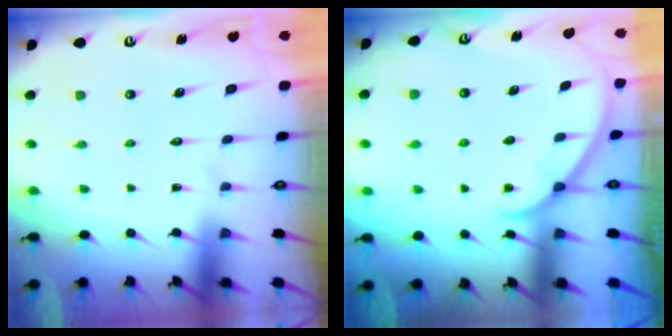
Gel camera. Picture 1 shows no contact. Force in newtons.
{"total": 2.9, "press": 2.8, "slide": 0.3}